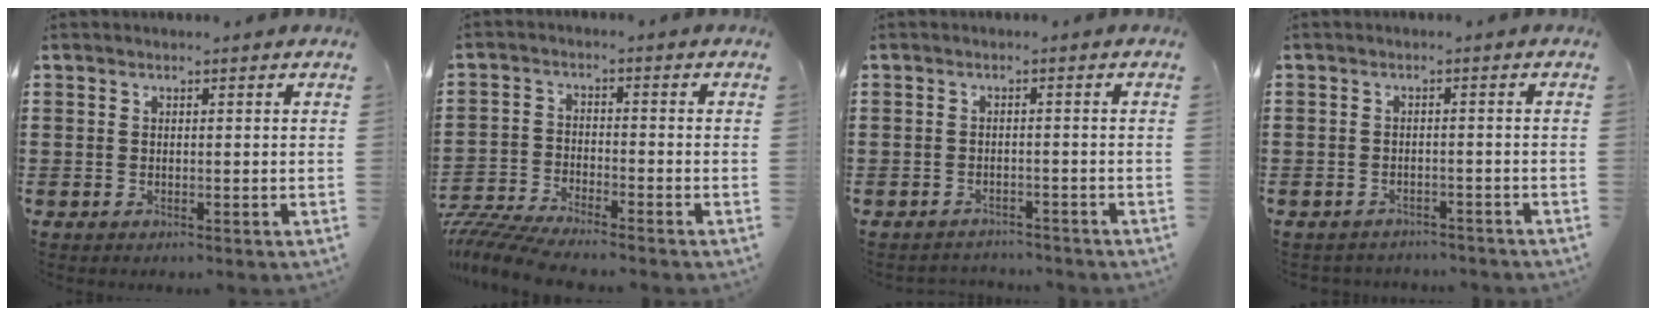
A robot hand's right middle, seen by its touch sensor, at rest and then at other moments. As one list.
[{"total": 5.6, "force": [-5.4, 0.1, 1.4], "torque": [-0.049, -0.013, -0.113]}, {"total": 1.7, "force": [-1.7, 0.2, -0.2], "torque": [-0.003, 0.001, -0.038]}, {"total": 1.8, "force": [-1.8, 0.2, -0.1], "torque": [-0.005, -0.001, -0.039]}]